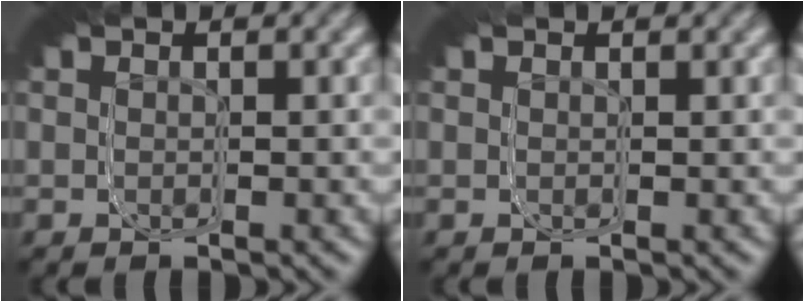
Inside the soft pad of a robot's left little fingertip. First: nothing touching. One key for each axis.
{"total": 0.5, "fx": 0.2, "fy": -0.3, "fz": -0.3, "tx": 0.006, "ty": 0.001, "tz": 0.004}